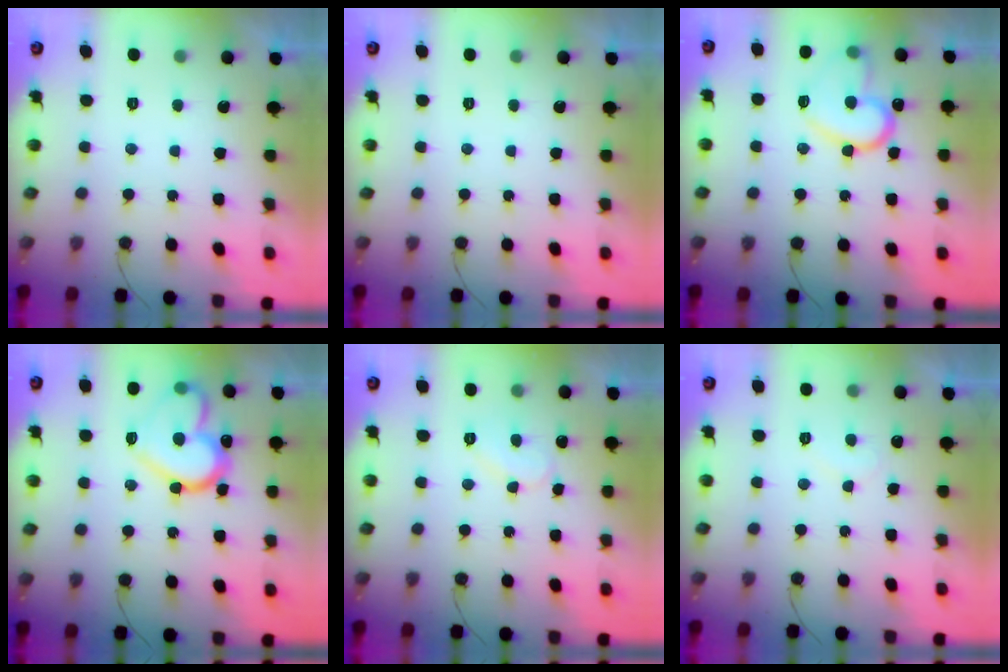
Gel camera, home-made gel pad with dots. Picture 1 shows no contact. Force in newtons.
{"total": 0.0}
{"total": 15.9, "press": 15.9, "slide": 1.3}
{"total": 19.2, "press": 19.1, "slide": 2.2}
{"total": 7.2, "press": 7.2, "slide": 0.4}
{"total": 6.1, "press": 6.1, "slide": 0.5}